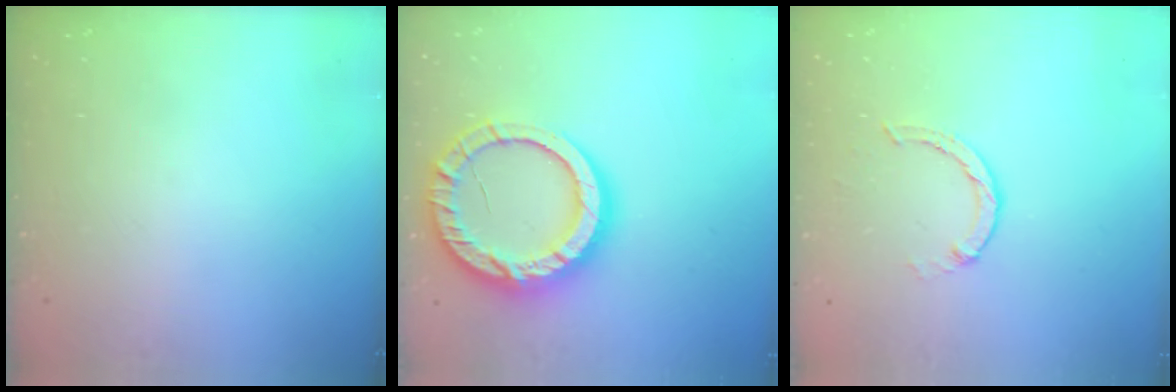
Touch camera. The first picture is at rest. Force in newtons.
{"total": 18.3, "press": 18.2, "slide": 1.7}
{"total": 1.8, "press": 1.8, "slide": 0.2}